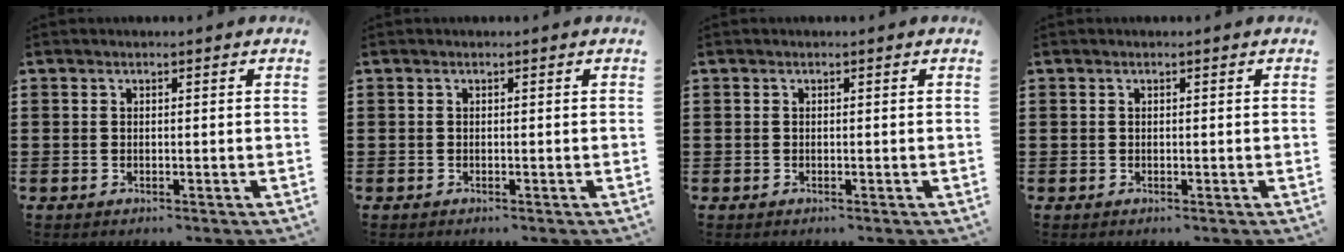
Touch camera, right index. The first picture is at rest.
{"total": 0.0}
{"total": 0.0}
{"total": 0.0}